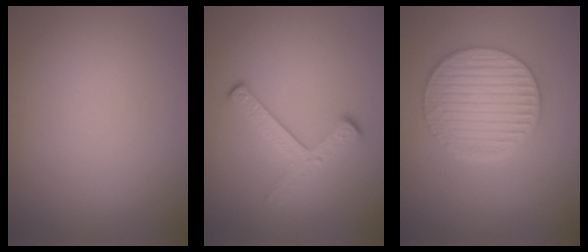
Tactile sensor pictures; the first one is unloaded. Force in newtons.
{"total": 3.2, "press": 2.3, "slide": 2.2}
{"total": 5.1, "press": 4.3, "slide": 2.8}